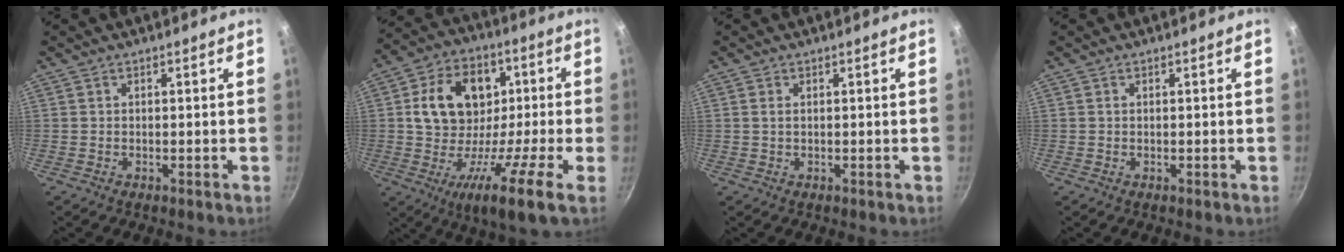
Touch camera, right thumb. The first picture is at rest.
{"total": 16.7, "force": [-2.2, 9.1, 13.8], "torque": [-0.213, 0.036, -0.057]}
{"total": 0.9, "force": [0.2, 0.5, 0.8], "torque": [-0.015, 0.000, 0.003]}
{"total": 0.0}